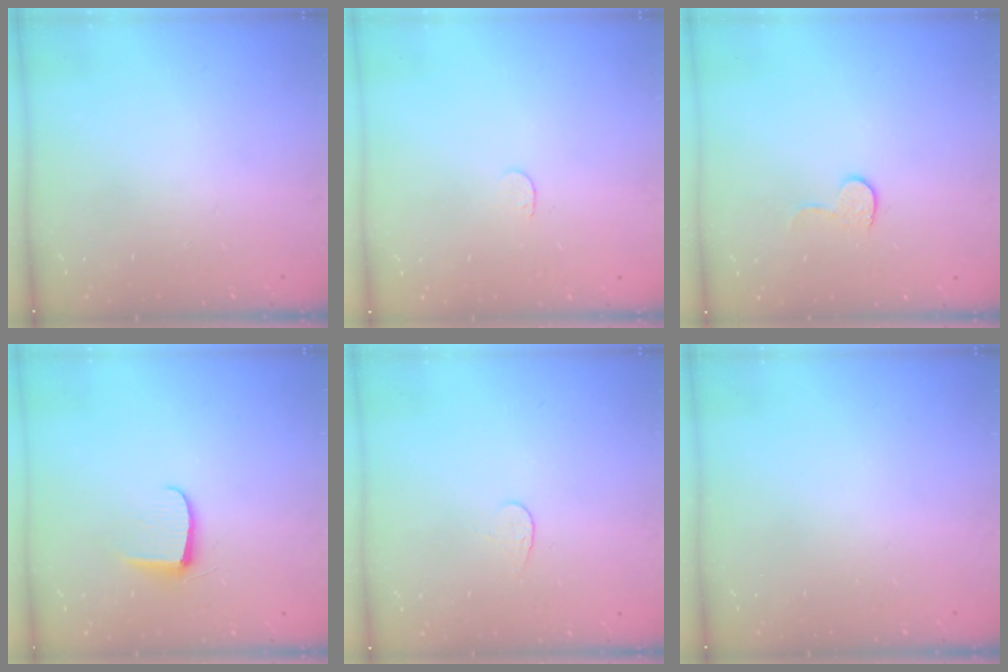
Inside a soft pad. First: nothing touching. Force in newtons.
{"total": 3.6, "press": 3.6, "slide": 0.3}
{"total": 4.4, "press": 4.4, "slide": 0.4}
{"total": 6.2, "press": 6.2, "slide": 0.7}
{"total": 4.3, "press": 4.3, "slide": 0.3}
{"total": 0.0}